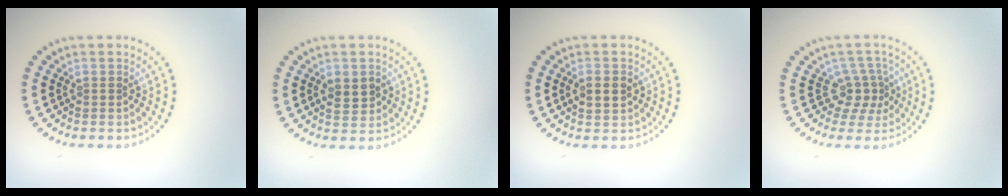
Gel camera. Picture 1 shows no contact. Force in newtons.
{"total": 2.3, "press": 2.3, "slide": 0.3}
{"total": 1.7, "press": 1.7, "slide": 0.1}
{"total": 2.8, "press": 2.0, "slide": 2.0}